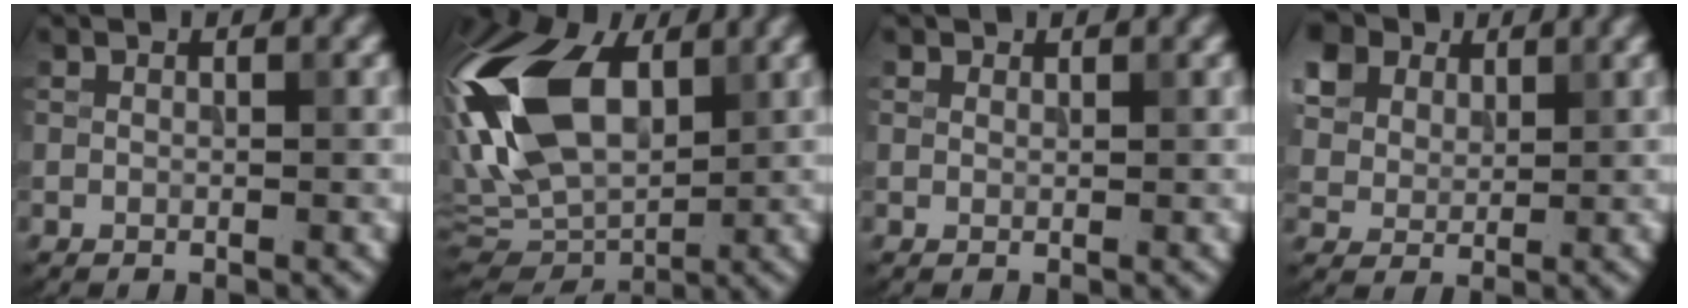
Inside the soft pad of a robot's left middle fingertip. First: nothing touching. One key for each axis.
{"total": 14.8, "fx": 3.6, "fy": 8.8, "fz": 11.3, "tx": -0.253, "ty": 0.027, "tz": 0.046}
{"total": 0.7, "fx": 0.6, "fy": 0.3, "fz": 0.0, "tx": 0.001, "ty": -0.002, "tz": 0.008}
{"total": 11.7, "fx": 7.2, "fy": 7.7, "fz": 5.1, "tx": -0.146, "ty": 0.033, "tz": 0.122}